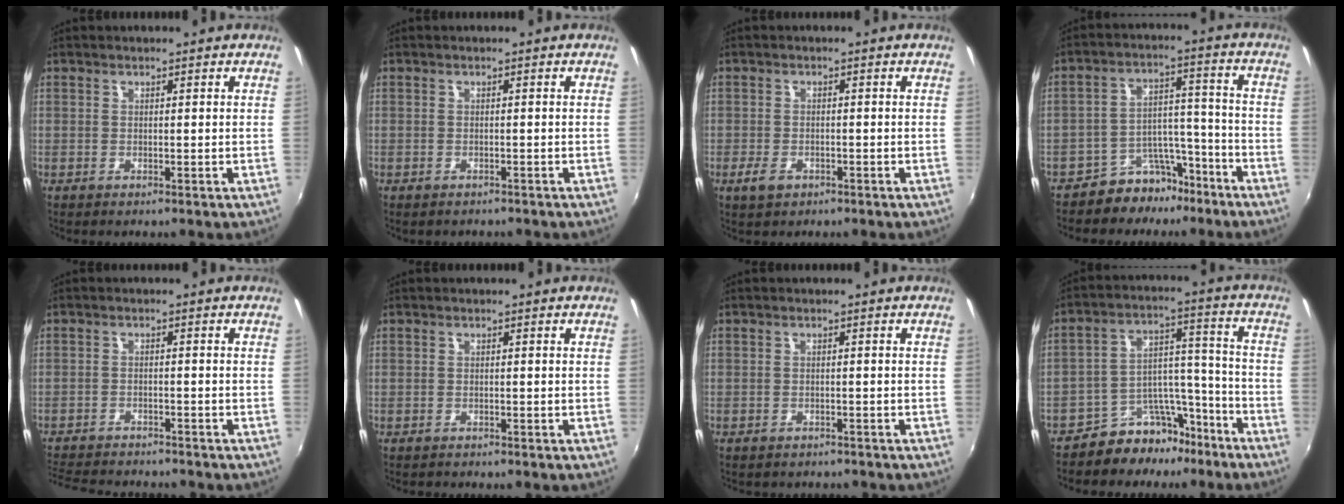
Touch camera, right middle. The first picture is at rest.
{"total": 1.4, "force": [-1.3, 0.5, 0.4], "torque": [-0.011, -0.005, -0.016]}
{"total": 3.2, "force": [-1.8, 1.8, 1.9], "torque": [-0.041, -0.004, -0.033]}
{"total": 8.6, "force": [-7.1, 4.6, 1.6], "torque": [-0.018, 0.049, -0.103]}
{"total": 10.5, "force": [-9.6, 2.5, 3.5], "torque": [-0.095, -0.011, -0.153]}
{"total": 0.7, "force": [-0.7, 0.2, -0.1], "torque": [-0.002, 0.001, -0.012]}
{"total": 2.6, "force": [-2.3, 0.9, 0.6], "torque": [-0.017, -0.012, -0.031]}
{"total": 10.3, "force": [-8.5, 5.3, 2.3], "torque": [-0.028, 0.062, -0.128]}